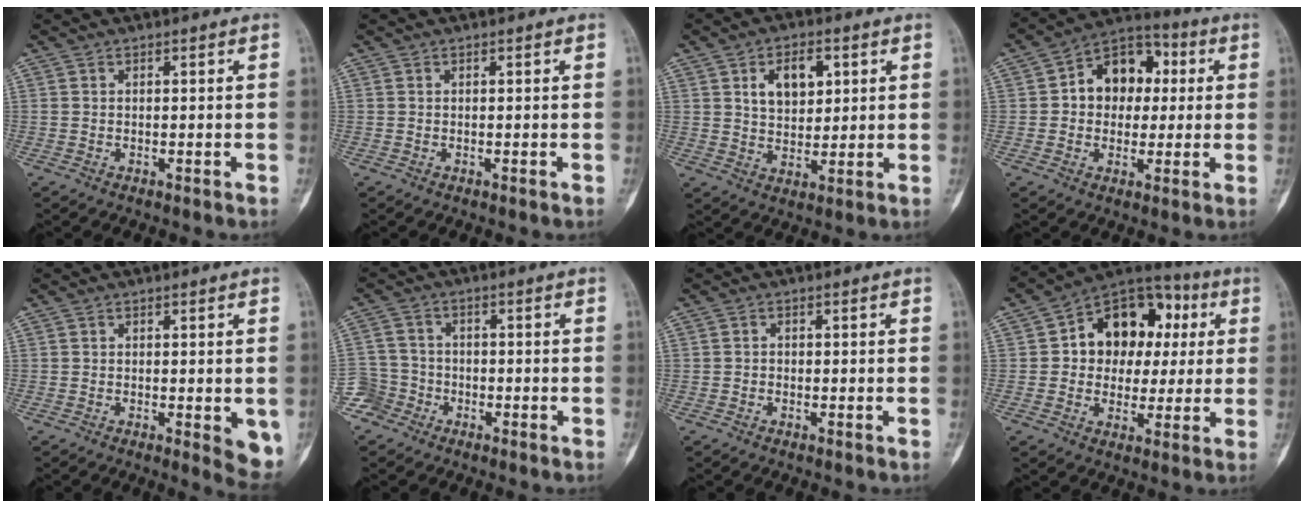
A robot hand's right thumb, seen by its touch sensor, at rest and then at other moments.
{"total": 0.0}
{"total": 8.4, "force": [2.9, 5.3, 5.9], "torque": [-0.065, -0.011, 0.051]}
{"total": 13.9, "force": [2.1, 10.5, 8.8], "torque": [-0.075, 0.023, 0.022]}
{"total": 5.2, "force": [-0.9, 1.8, 4.8], "torque": [-0.047, -0.011, -0.009]}
{"total": 5.6, "force": [-3.4, 4.4, 0.0], "torque": [0.024, 0.026, -0.076]}
{"total": 0.7, "force": [-0.3, 0.7, 0.2], "torque": [0.002, 0.003, -0.008]}
{"total": 16.4, "force": [2.9, 12.4, 10.4], "torque": [-0.083, 0.025, 0.037]}